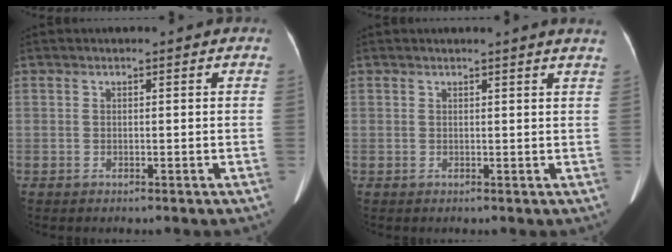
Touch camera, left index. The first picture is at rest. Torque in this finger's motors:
{"motor_torque": [0.12, -0.47, 0.02, 0.02]}